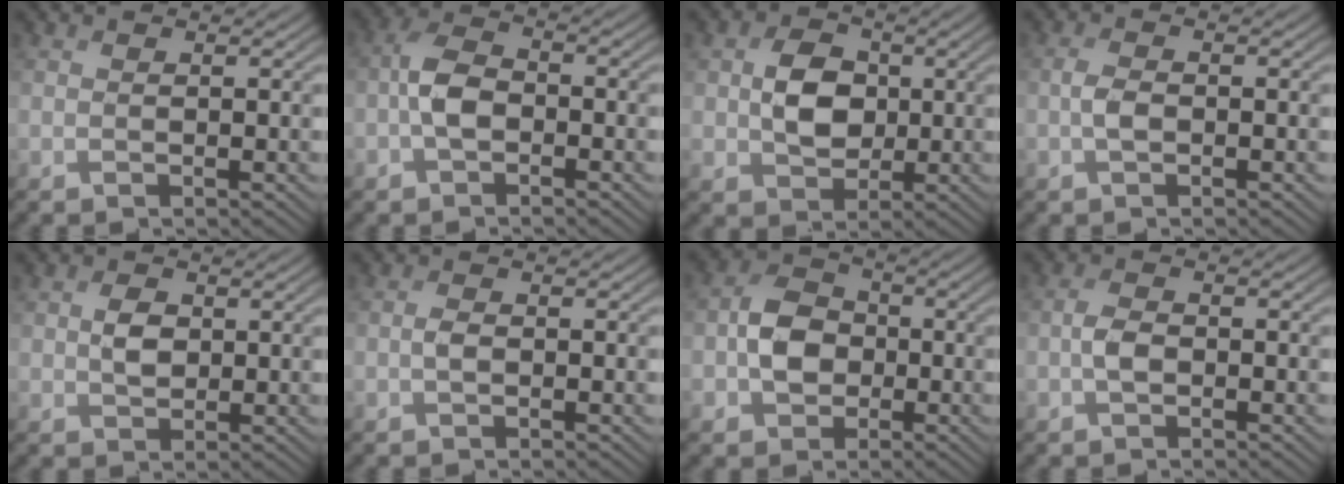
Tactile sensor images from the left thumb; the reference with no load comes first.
{"total": 4.5, "force": [-1.5, 2.6, 3.3], "torque": [-0.070, 0.010, -0.040]}
{"total": 5.7, "force": [0.3, 4.5, 3.4], "torque": [-0.069, 0.002, 0.000]}
{"total": 1.9, "force": [-0.6, 1.0, 1.5], "torque": [-0.034, 0.003, -0.015]}
{"total": 2.7, "force": [0.4, 1.9, 1.8], "torque": [-0.038, -0.001, 0.007]}
{"total": 1.2, "force": [-0.4, 0.6, 1.0], "torque": [-0.020, 0.003, -0.011]}
{"total": 5.8, "force": [-1.3, 4.7, 3.1], "torque": [-0.057, 0.006, -0.036]}
{"total": 2.3, "force": [-0.9, 1.2, 1.7], "torque": [-0.036, 0.005, -0.022]}